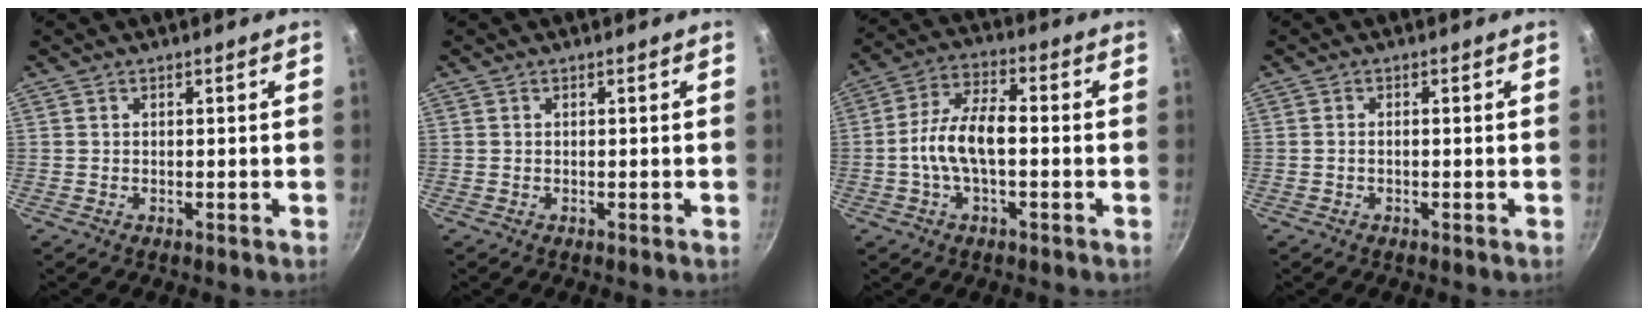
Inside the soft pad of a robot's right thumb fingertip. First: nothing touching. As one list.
[{"total": 0.0}, {"total": 10.1, "force": [-1.3, 4.7, 8.8], "torque": [-0.155, 0.035, -0.036]}, {"total": 0.8, "force": [-0.3, 0.3, 0.7], "torque": [-0.018, 0.007, -0.008]}]